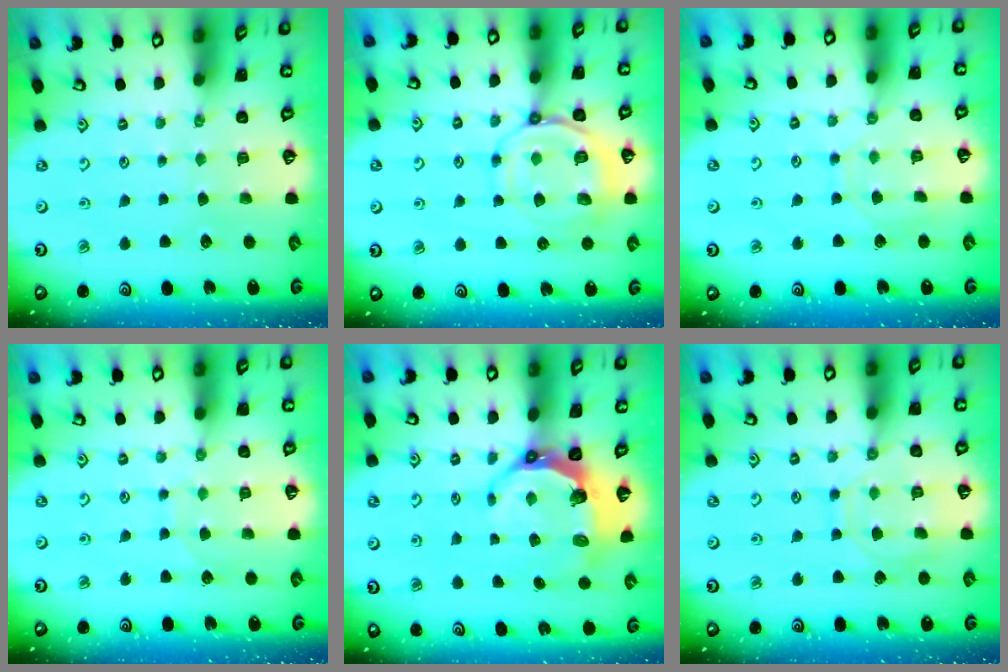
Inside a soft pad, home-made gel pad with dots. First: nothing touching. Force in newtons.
{"total": 10.0, "press": 9.9, "slide": 1.1}
{"total": 6.9, "press": 6.8, "slide": 0.8}
{"total": 5.6, "press": 5.6, "slide": 0.1}
{"total": 6.6, "press": 5.3, "slide": 4.0}
{"total": 9.5, "press": 9.5, "slide": 0.9}